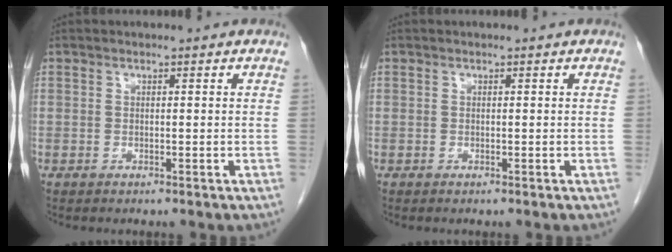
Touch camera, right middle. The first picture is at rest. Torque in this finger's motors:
{"motor_torque": [0.42, -0.47, -0.01, 0.01]}